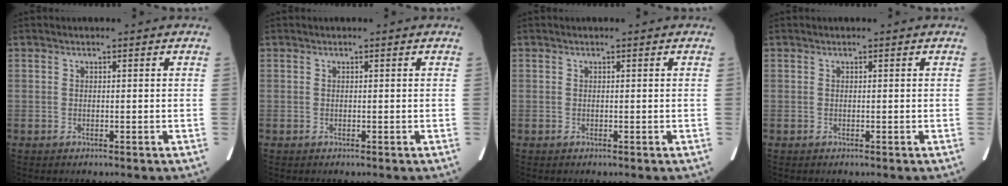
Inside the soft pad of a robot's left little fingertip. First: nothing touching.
{"total": 0.0}
{"total": 0.0}
{"total": 0.0}